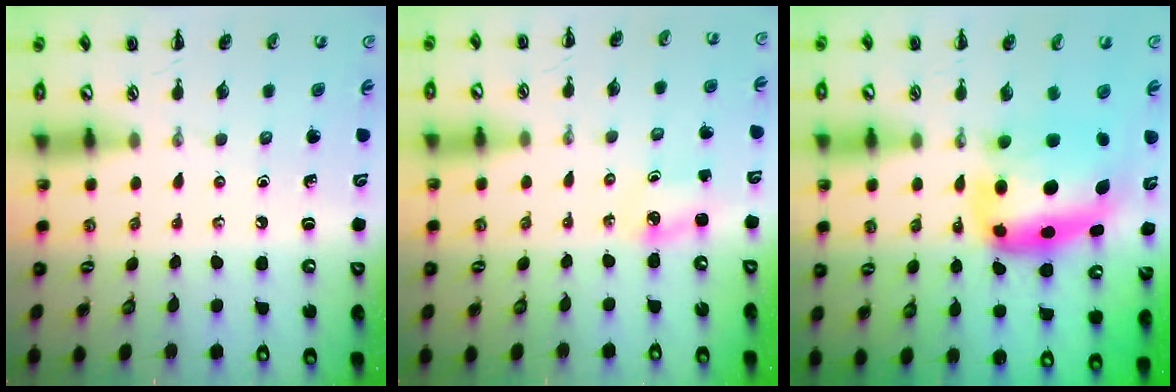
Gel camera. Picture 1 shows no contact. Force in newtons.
{"total": 2.6, "press": 2.6, "slide": 0.4}
{"total": 9.1, "press": 8.7, "slide": 2.6}